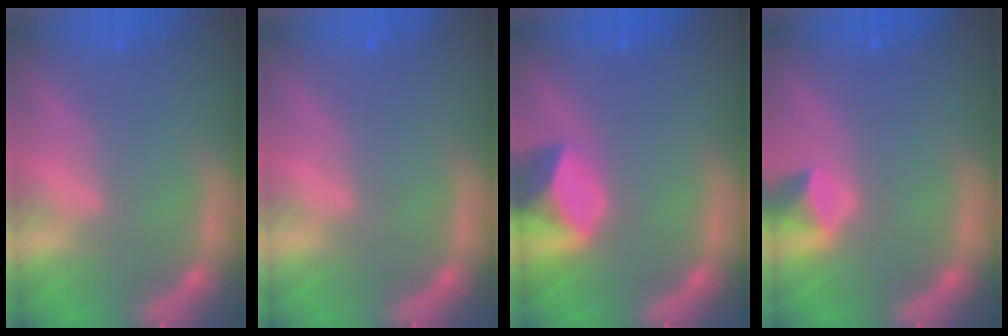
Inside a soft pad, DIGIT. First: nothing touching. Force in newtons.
{"total": 0.0}
{"total": 4.9}
{"total": 1.9}